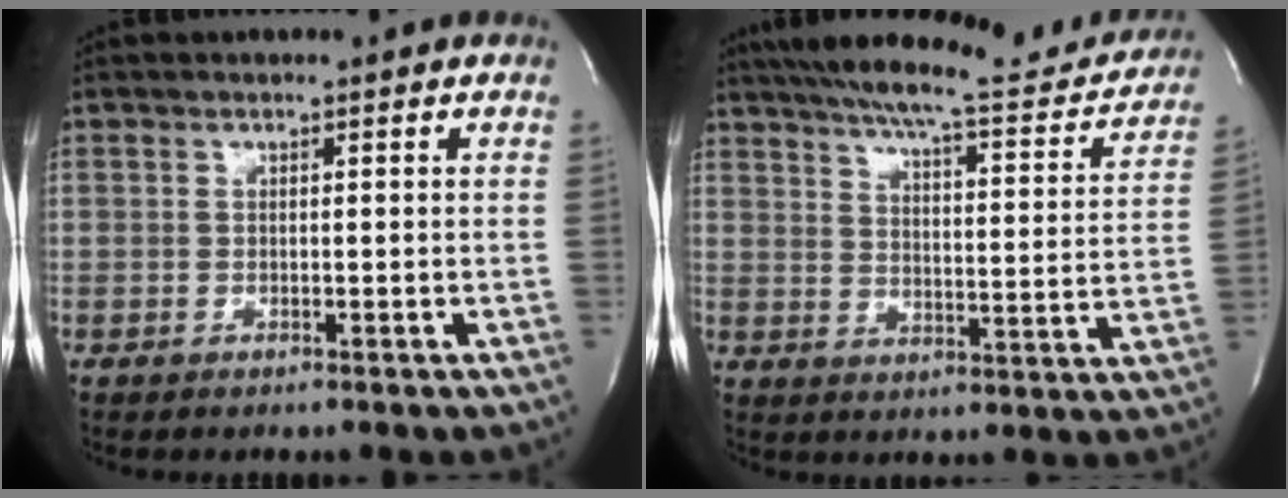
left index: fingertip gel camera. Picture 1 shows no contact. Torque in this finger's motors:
{"motor_torque": [-0.16, -0.10, 0.23, 0.05]}